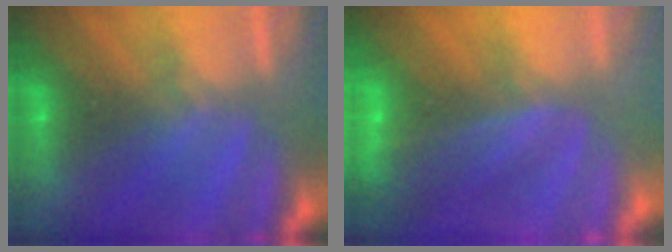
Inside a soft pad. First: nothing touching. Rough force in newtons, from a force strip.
{"total": 9.4}